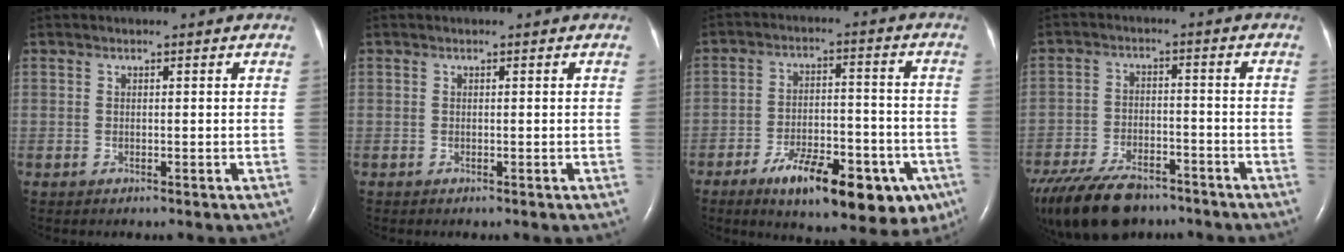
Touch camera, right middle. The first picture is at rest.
{"total": 0.0}
{"total": 18.2, "force": [-10.4, 6.4, 13.5], "torque": [-0.141, 0.013, -0.145]}
{"total": 16.7, "force": [-12.6, 7.1, 8.3], "torque": [-0.202, -0.024, -0.201]}